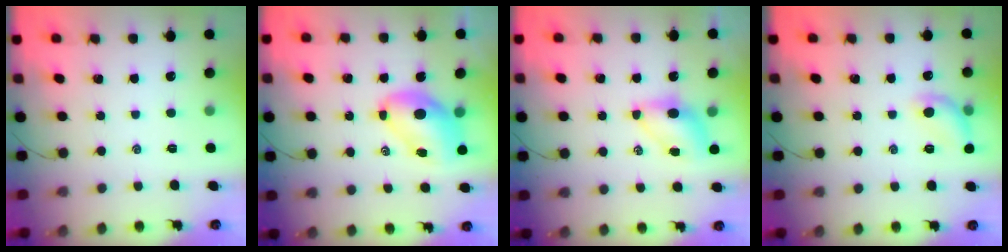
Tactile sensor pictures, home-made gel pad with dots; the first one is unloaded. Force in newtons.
{"total": 8.5, "press": 8.2, "slide": 2.1}
{"total": 5.7, "press": 5.6, "slide": 1.0}
{"total": 8.6, "press": 8.6, "slide": 0.2}